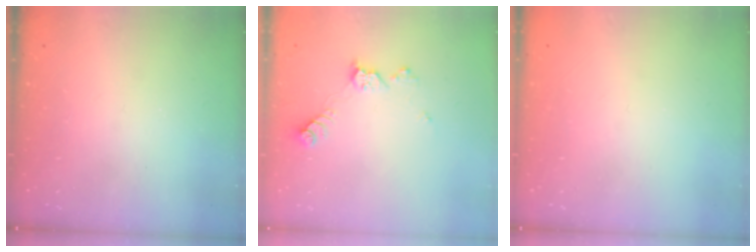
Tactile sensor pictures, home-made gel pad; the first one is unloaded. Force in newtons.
{"total": 8.8, "press": 8.8, "slide": 0.4}
{"total": 0.0}